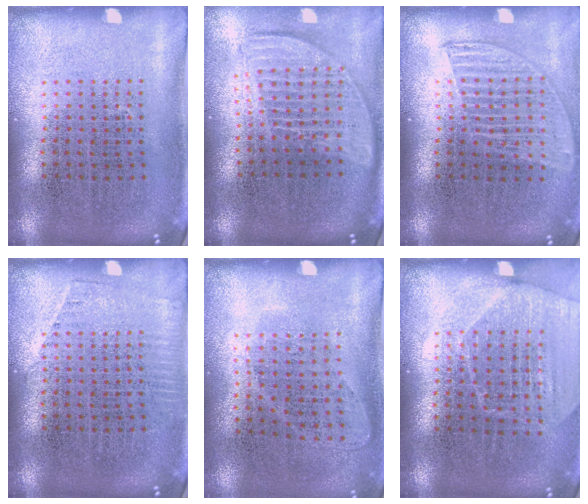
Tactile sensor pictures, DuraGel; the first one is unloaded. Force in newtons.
{"total": 1.8, "press": 1.6, "slide": 1.0}
{"total": 1.3, "press": 1.1, "slide": 0.6}
{"total": 0.9, "press": 0.8, "slide": 0.2}
{"total": 1.0, "press": 0.8, "slide": 0.5}
{"total": 1.6, "press": 1.5, "slide": 0.3}